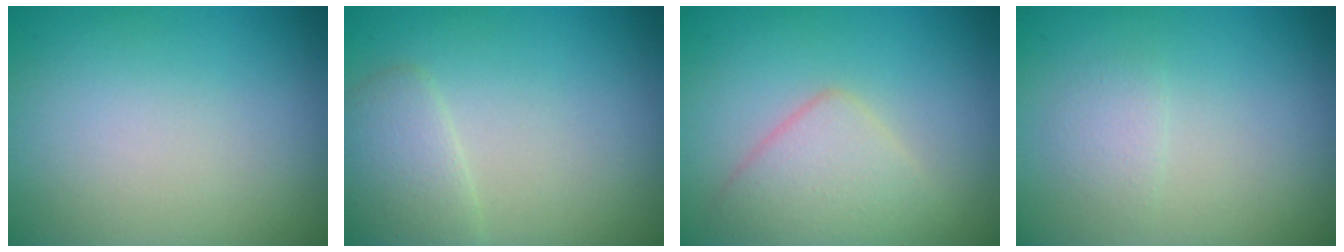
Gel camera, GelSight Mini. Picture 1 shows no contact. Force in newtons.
{"total": 2.6, "press": 2.6, "slide": 0.2}
{"total": 3.8, "press": 3.8, "slide": 0.1}
{"total": 1.2, "press": 1.2, "slide": 0.1}